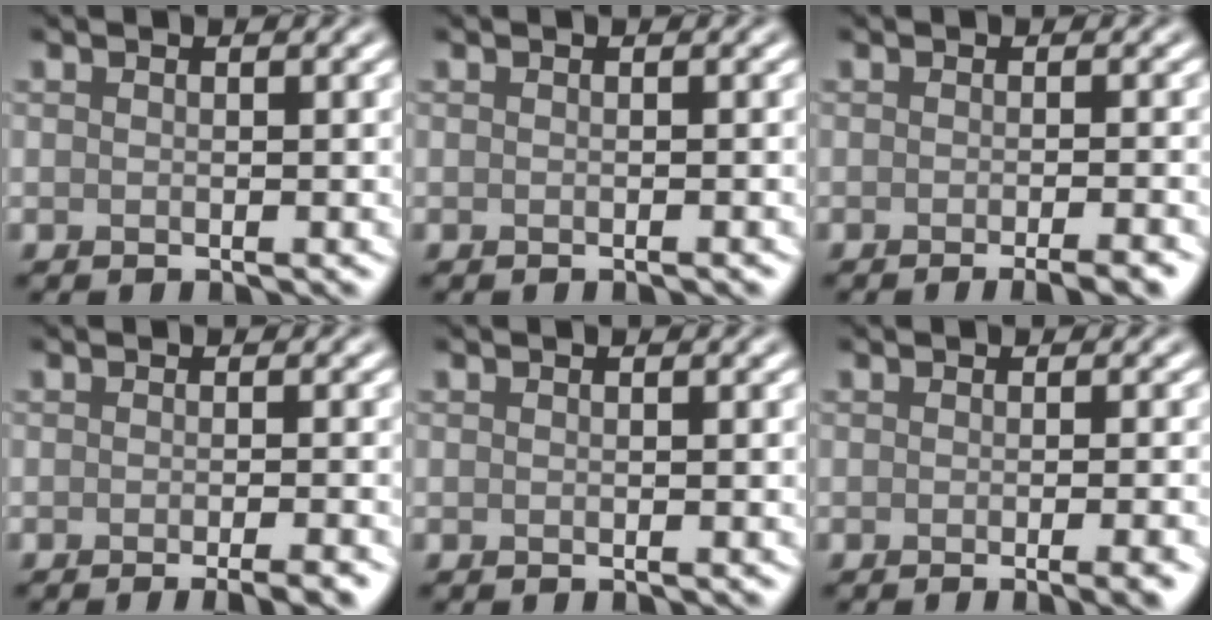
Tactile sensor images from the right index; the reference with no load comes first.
{"total": 0.5, "force": [-0.3, 0.0, 0.4], "torque": [-0.002, 0.001, -0.004]}
{"total": 3.9, "force": [-2.2, 1.1, 3.1], "torque": [-0.016, 0.006, -0.026]}
{"total": 3.9, "force": [-2.1, 1.1, 3.1], "torque": [-0.016, 0.005, -0.026]}
{"total": 0.0}
{"total": 4.1, "force": [-1.4, 1.4, 3.6], "torque": [-0.016, 0.000, -0.015]}